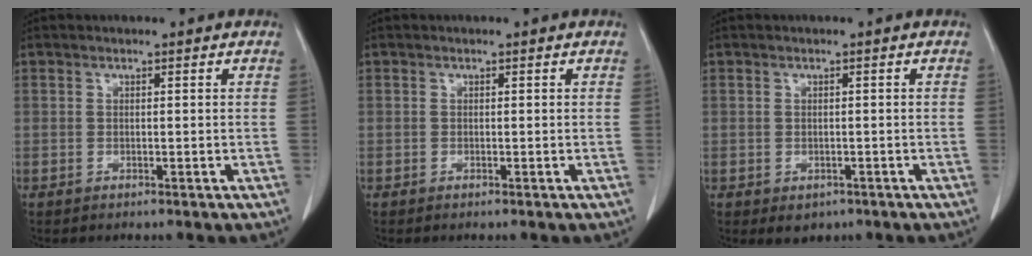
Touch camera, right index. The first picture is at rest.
{"total": 0.0}
{"total": 2.4, "force": [-1.2, 1.8, 1.0], "torque": [-0.008, 0.000, -0.005]}